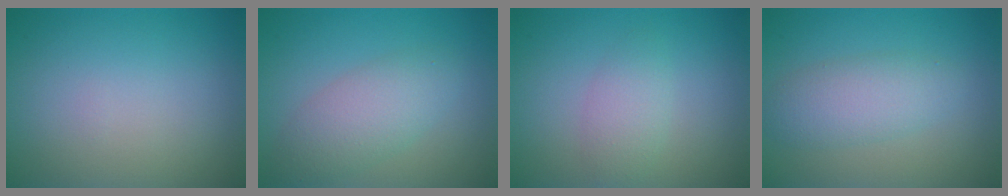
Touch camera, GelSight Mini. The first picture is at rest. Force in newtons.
{"total": 3.8, "press": 3.8, "slide": 0.1}
{"total": 2.2, "press": 2.2, "slide": 0.1}
{"total": 3.5, "press": 3.5, "slide": 0.1}